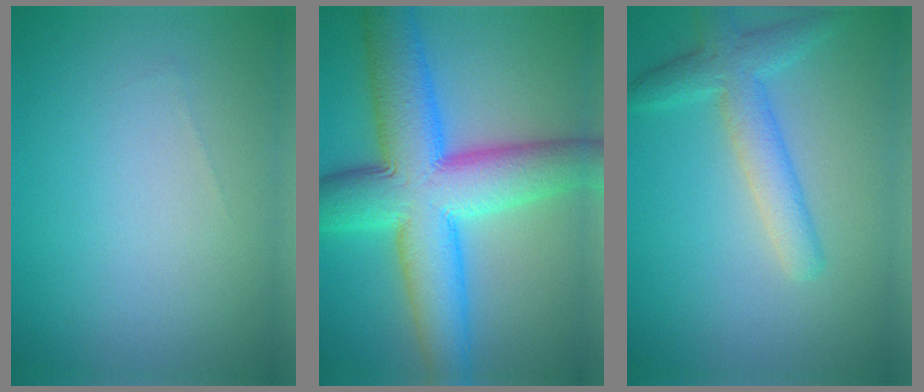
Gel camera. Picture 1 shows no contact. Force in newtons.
{"total": 12.1, "press": 12.1, "slide": 0.3}
{"total": 3.9, "press": 3.8, "slide": 0.1}